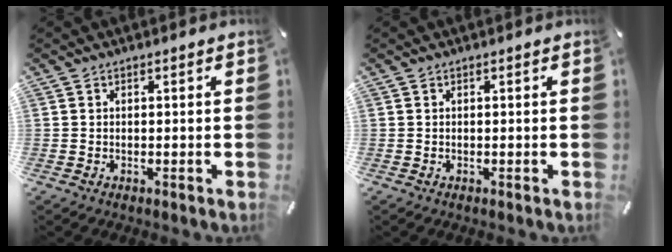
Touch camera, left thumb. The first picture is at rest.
{"total": 0.0}